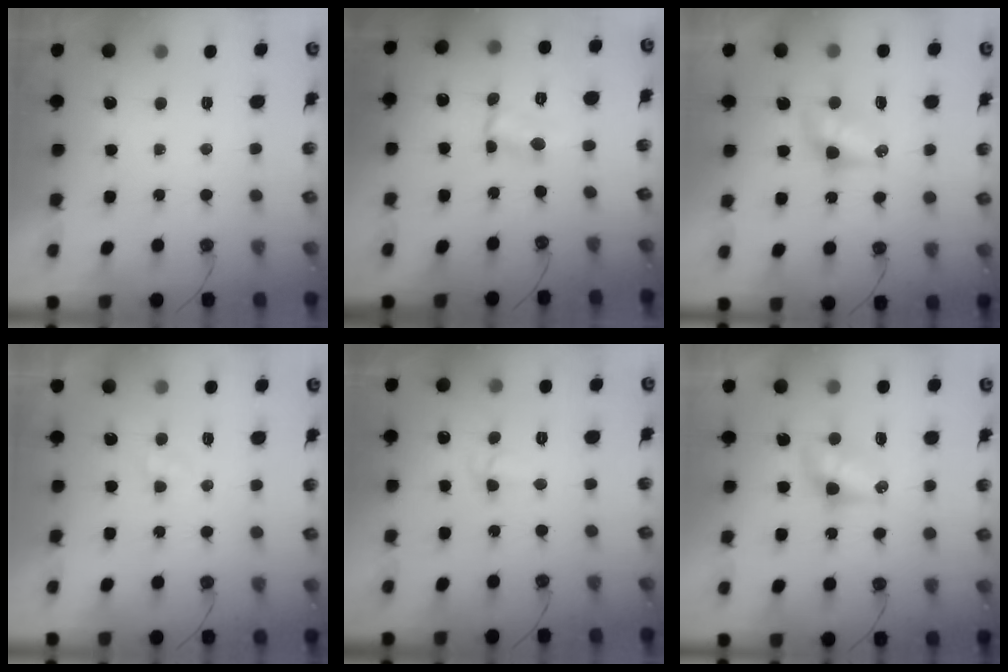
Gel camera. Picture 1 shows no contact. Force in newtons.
{"total": 1.1, "press": 1.0, "slide": 0.2}
{"total": 6.9, "press": 6.9, "slide": 0.6}
{"total": 2.2, "press": 2.2, "slide": 0.3}
{"total": 5.0, "press": 3.3, "slide": 3.7}
{"total": 6.9, "press": 6.9, "slide": 0.6}